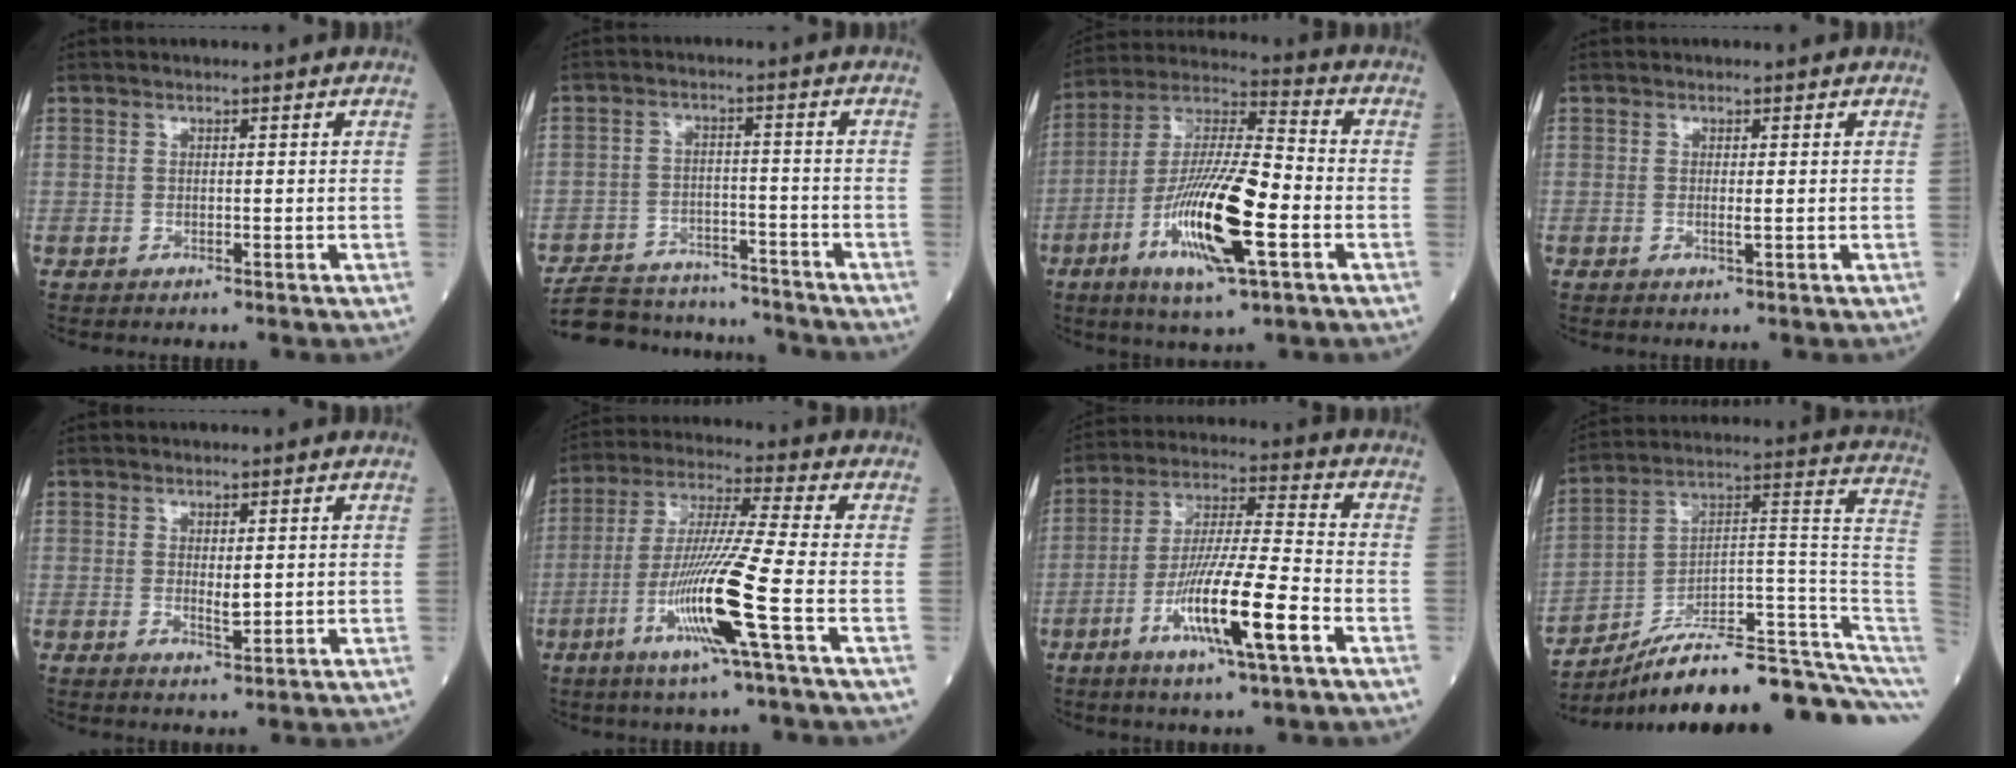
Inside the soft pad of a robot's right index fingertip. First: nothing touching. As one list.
[{"total": 14.4, "force": [-13.5, 3.9, 3.1], "torque": [-0.055, 0.016, -0.199]}, {"total": 17.7, "force": [-5.7, 2.7, 16.6], "torque": [-0.327, -0.015, -0.102]}, {"total": 0.9, "force": [-0.1, 0.0, 0.9], "torque": [-0.020, -0.003, -0.002]}, {"total": 2.2, "force": [0.1, 0.6, 2.1], "torque": [-0.036, -0.006, 0.005]}, {"total": 13.7, "force": [-4.9, -1.6, 12.7], "torque": [-0.255, -0.021, -0.099]}, {"total": 13.9, "force": [-5.7, 0.4, 12.6], "torque": [-0.239, -0.014, -0.104]}, {"total": 22.9, "force": [-19.0, 0.3, 12.7], "torque": [-0.104, 0.054, -0.290]}]